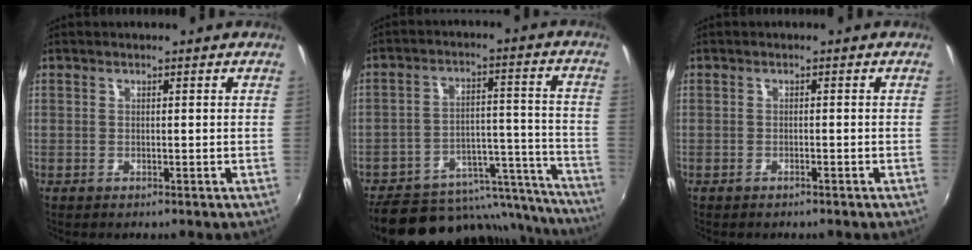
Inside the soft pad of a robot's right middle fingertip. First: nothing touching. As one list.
[{"total": 21.0, "force": [-16.4, 10.6, 7.6], "torque": [-0.127, 0.051, -0.196]}, {"total": 0.8, "force": [-0.7, 0.2, 0.2], "torque": [-0.006, 0.002, -0.012]}]